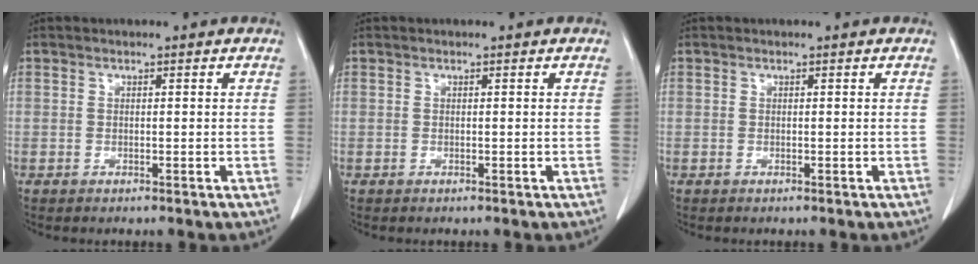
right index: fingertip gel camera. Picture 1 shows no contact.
{"total": 0.0}
{"total": 0.0}